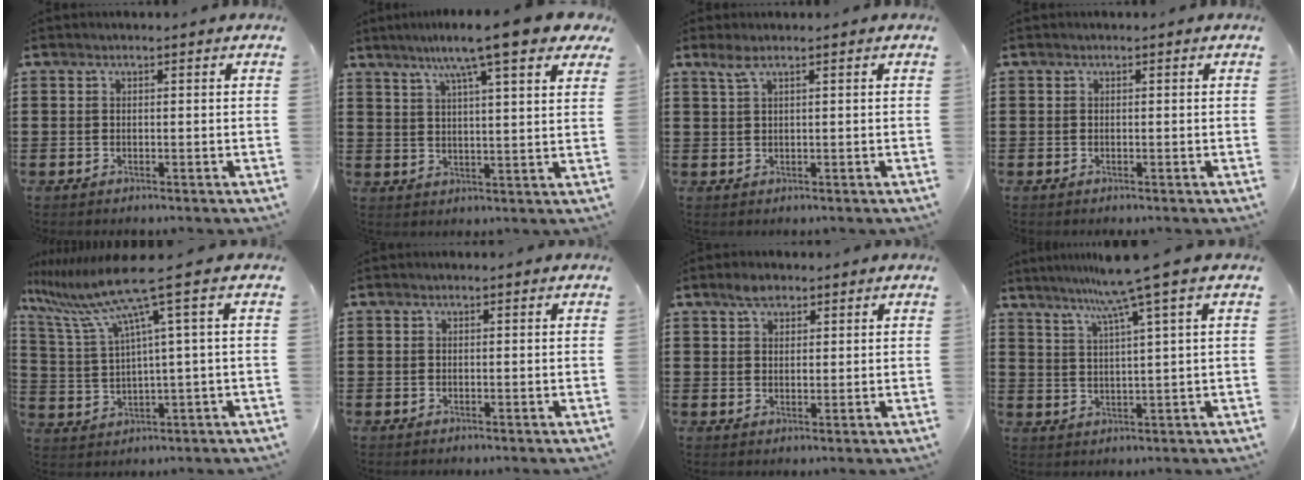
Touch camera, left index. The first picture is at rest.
{"total": 10.2, "force": [7.4, 0.5, 6.9], "torque": [-0.140, -0.016, 0.122]}
{"total": 1.9, "force": [1.0, 0.3, 1.6], "torque": [-0.033, 0.003, 0.017]}
{"total": 0.0}
{"total": 9.5, "force": [5.0, -0.3, 8.1], "torque": [-0.198, -0.032, 0.070]}
{"total": 0.0}
{"total": 3.4, "force": [2.4, 2.0, 1.5], "torque": [-0.027, 0.007, 0.041]}
{"total": 7.7, "force": [4.9, -1.6, 5.7], "torque": [-0.123, -0.015, 0.080]}